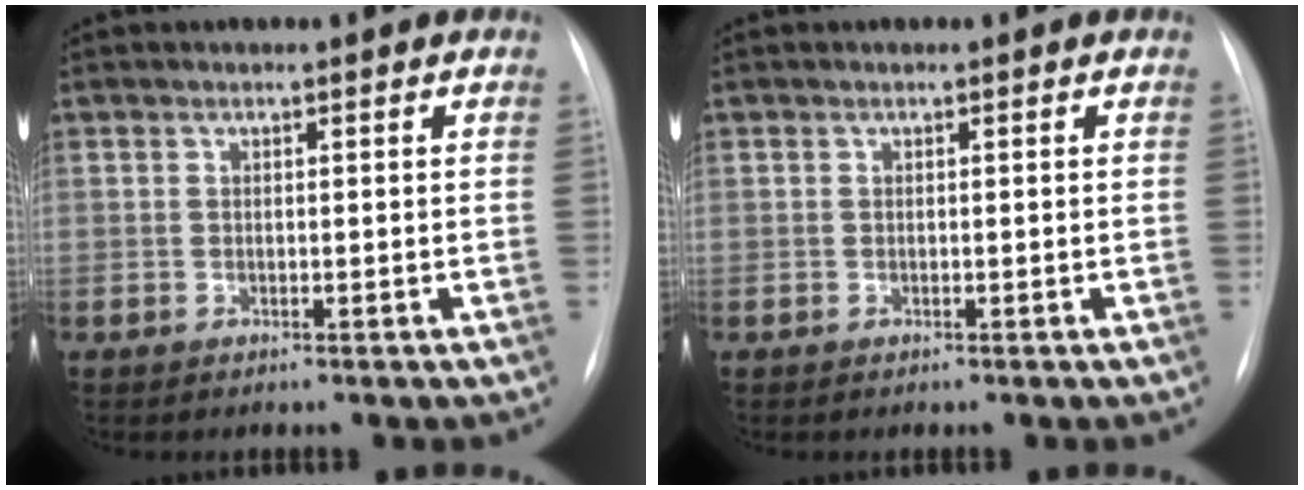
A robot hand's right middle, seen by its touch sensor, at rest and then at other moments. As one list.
[{"total": 0.0}]